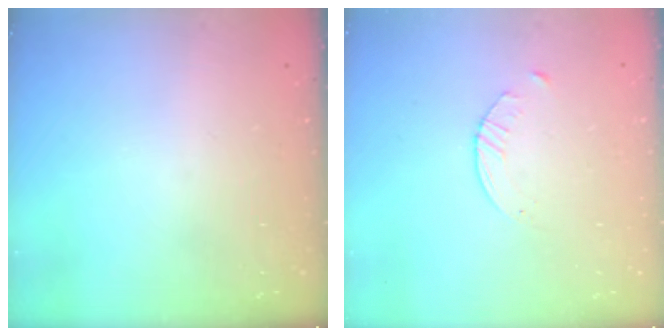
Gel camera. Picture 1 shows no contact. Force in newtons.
{"total": 2.0, "press": 2.0, "slide": 0.3}